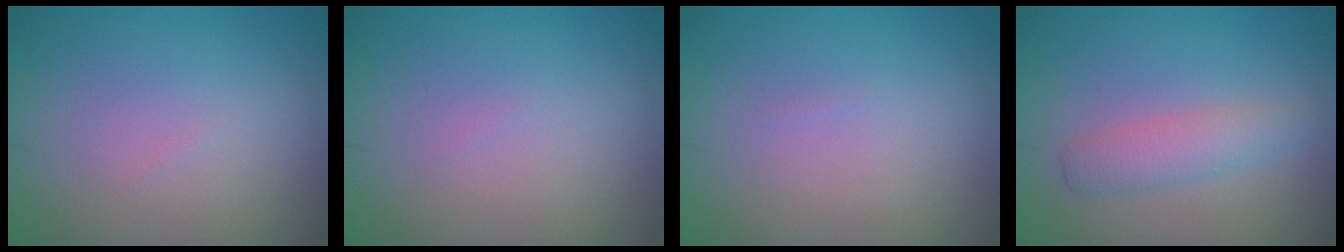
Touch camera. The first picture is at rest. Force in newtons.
{"total": 0.0}
{"total": 0.0}
{"total": 2.3, "press": 2.3, "slide": 0.0}